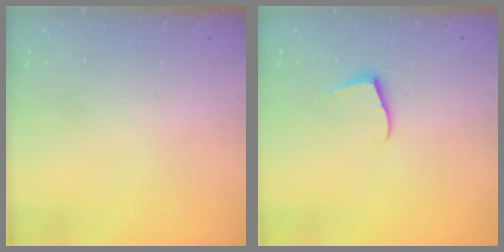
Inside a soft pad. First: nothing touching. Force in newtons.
{"total": 6.2, "press": 6.2, "slide": 0.5}